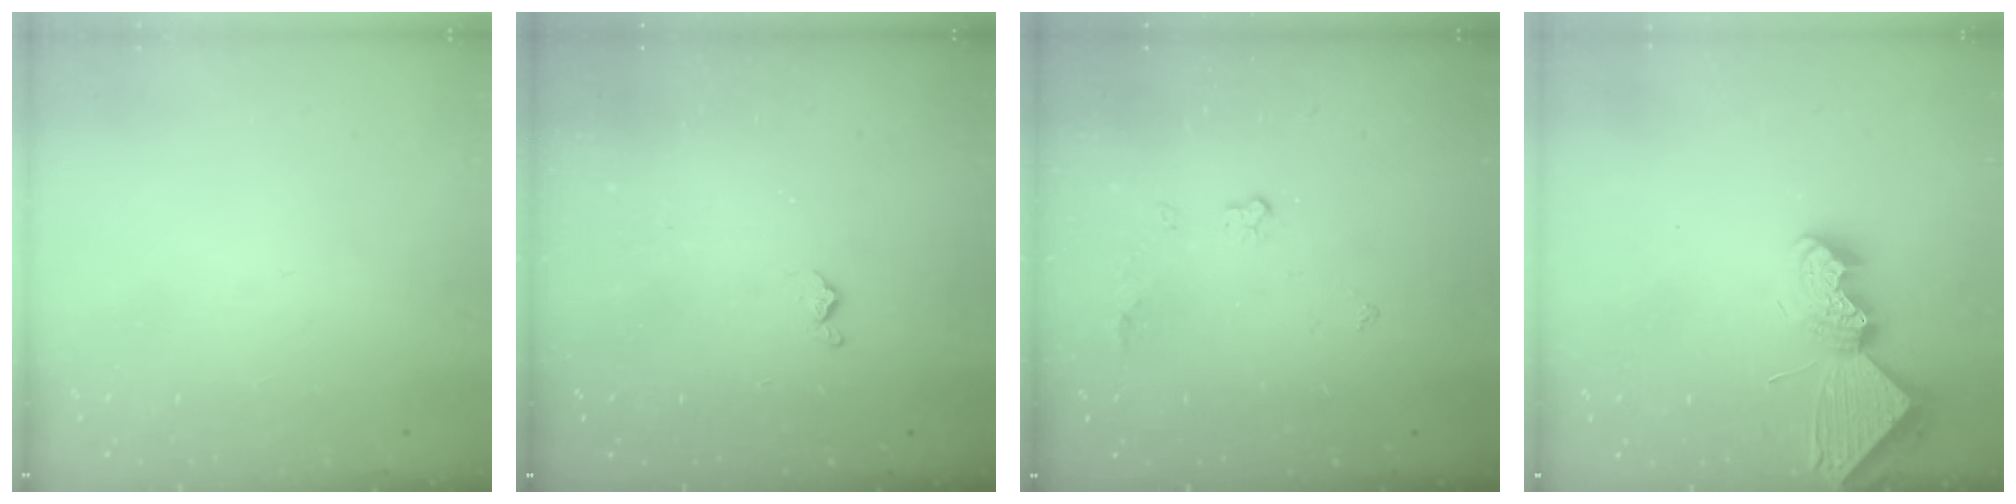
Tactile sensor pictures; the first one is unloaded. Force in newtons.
{"total": 3.8, "press": 3.8, "slide": 0.3}
{"total": 3.6, "press": 3.5, "slide": 0.4}
{"total": 8.8, "press": 8.7, "slide": 0.9}